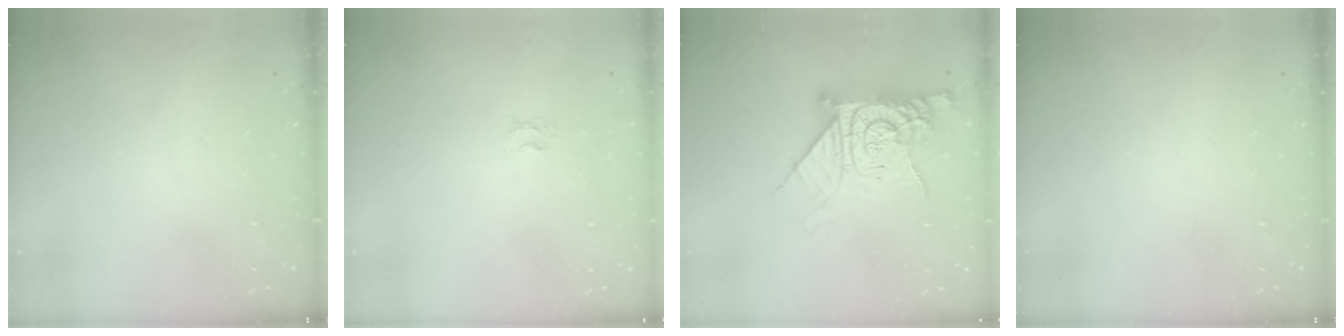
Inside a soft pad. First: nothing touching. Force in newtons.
{"total": 1.9, "press": 1.9, "slide": 0.2}
{"total": 14.3, "press": 14.2, "slide": 1.3}
{"total": 0.0}